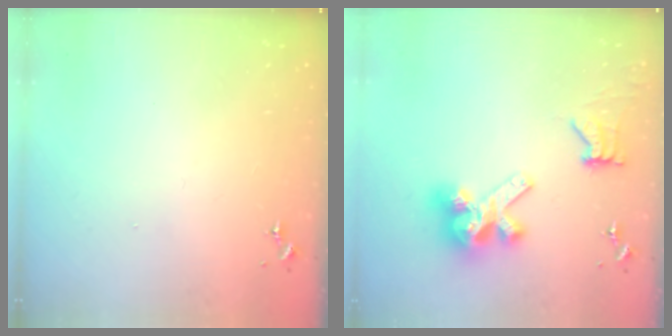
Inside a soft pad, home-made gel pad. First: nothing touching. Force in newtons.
{"total": 12.1, "press": 12.0, "slide": 0.6}